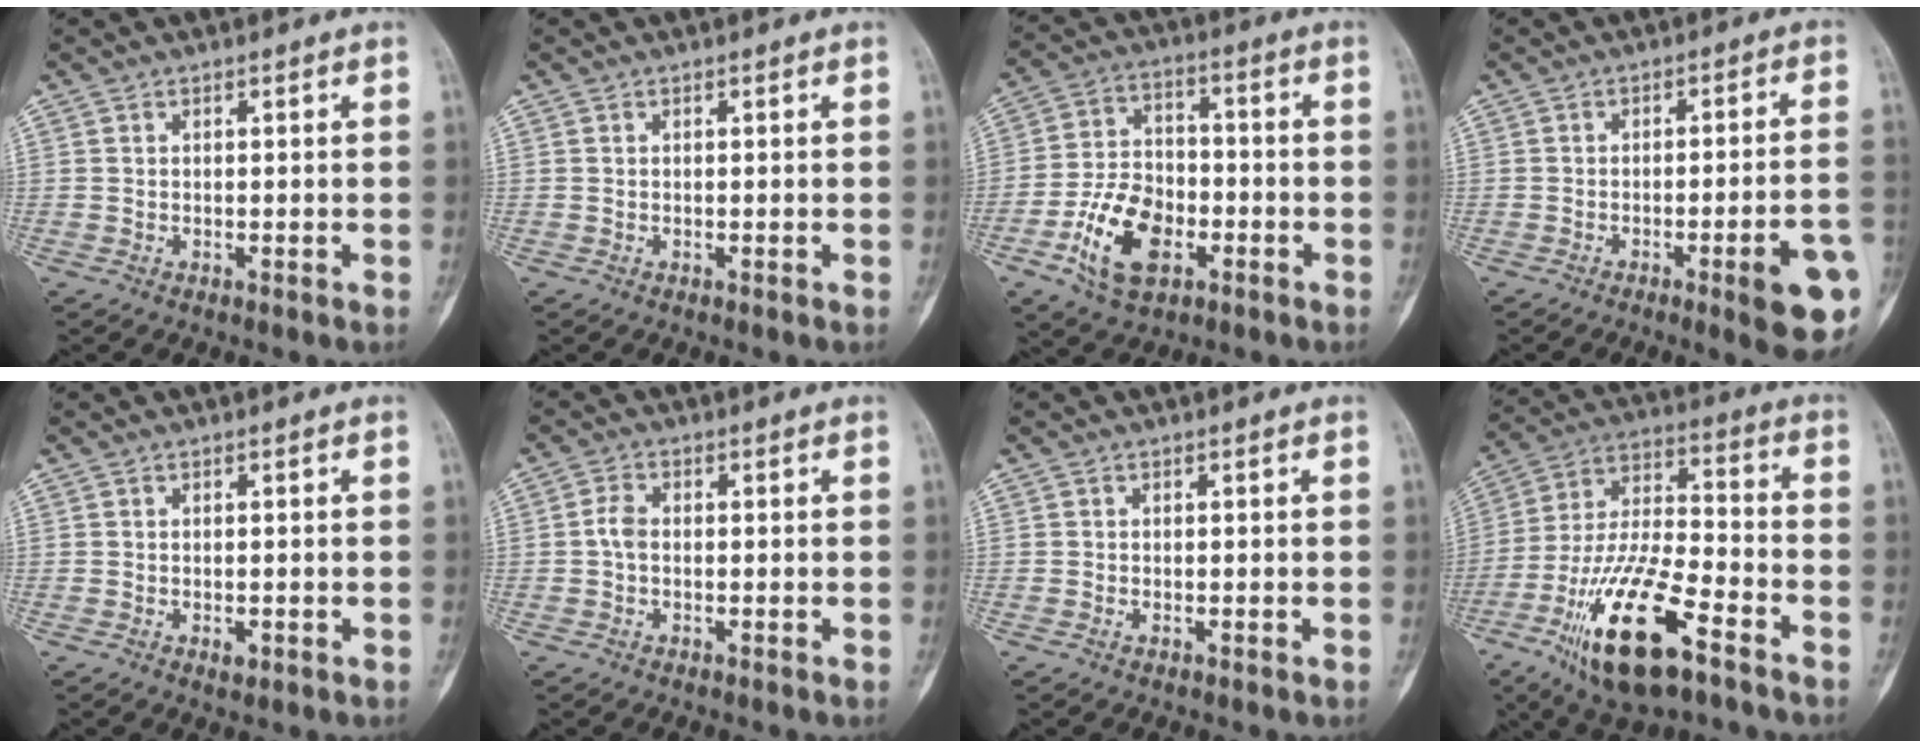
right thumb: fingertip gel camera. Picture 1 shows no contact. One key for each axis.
{"total": 0.0}
{"total": 13.6, "fx": -5.3, "fy": 8.3, "fz": 9.4, "tx": -0.159, "ty": 0.025, "tz": -0.095}
{"total": 12.0, "fx": -4.8, "fy": 1.9, "fz": 10.8, "tx": -0.127, "ty": 0.015, "tz": -0.057}
{"total": 1.6, "fx": -0.6, "fy": 0.8, "fz": 1.2, "tx": -0.015, "ty": 0.000, "tz": -0.007}
{"total": 2.6, "fx": -0.3, "fy": 1.7, "fz": 2.0, "tx": -0.037, "ty": 0.005, "tz": -0.012}
{"total": 0.5, "fx": -0.3, "fy": 0.3, "fz": 0.4, "tx": -0.010, "ty": 0.005, "tz": -0.004}
{"total": 21.2, "fx": -11.3, "fy": 7.2, "fz": 16.5, "tx": -0.329, "ty": 0.050, "tz": -0.202}